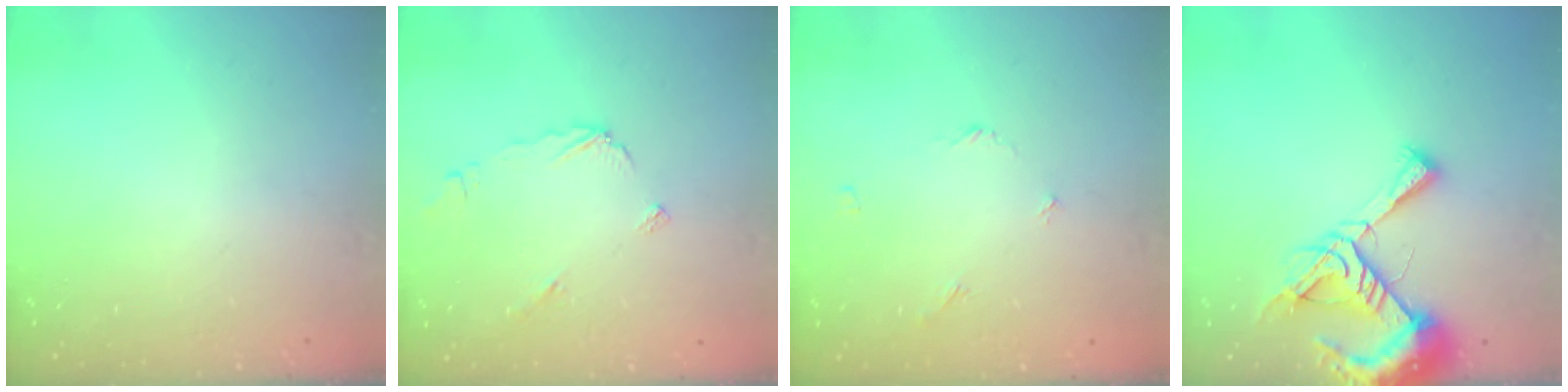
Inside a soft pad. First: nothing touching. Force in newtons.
{"total": 4.9, "press": 4.9, "slide": 0.4}
{"total": 3.2, "press": 3.2, "slide": 0.4}
{"total": 11.6, "press": 11.5, "slide": 1.3}